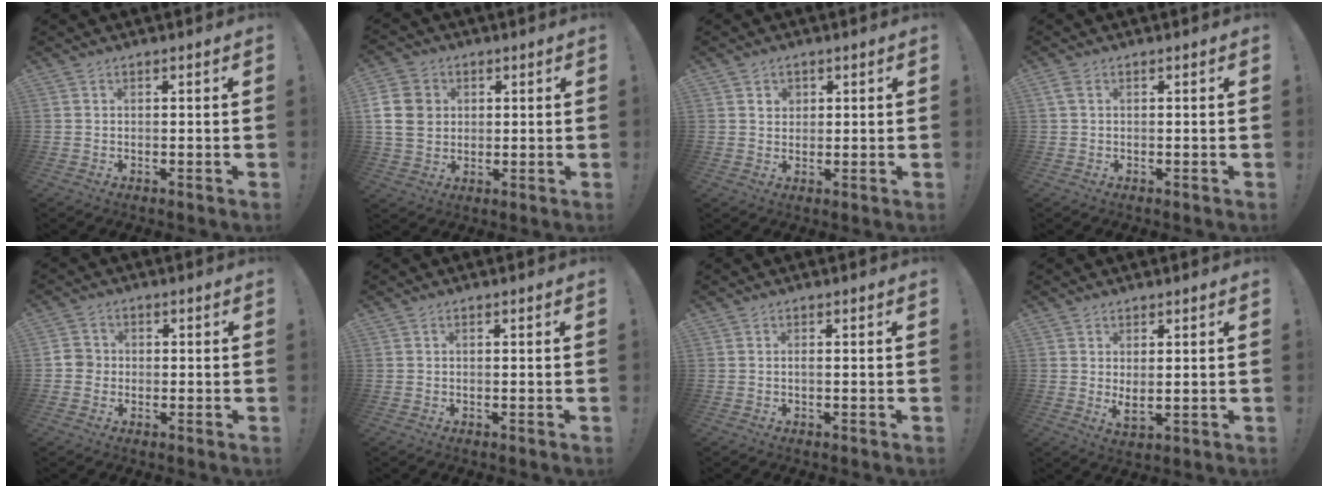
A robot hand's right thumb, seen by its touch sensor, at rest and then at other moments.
{"total": 12.0, "force": [2.3, 10.2, 5.8], "torque": [-0.102, -0.008, 0.048]}
{"total": 2.5, "force": [1.2, 2.1, 0.5], "torque": [0.004, -0.009, 0.019]}
{"total": 1.7, "force": [0.5, 0.9, 1.4], "torque": [-0.023, 0.001, 0.008]}
{"total": 4.1, "force": [-1.0, 3.8, 1.1], "torque": [-0.027, 0.013, -0.016]}
{"total": 0.0}
{"total": 0.7, "force": [-0.3, 0.0, 0.6], "torque": [-0.012, 0.000, -0.005]}
{"total": 3.6, "force": [2.1, 1.1, 2.7], "torque": [-0.030, -0.021, 0.036]}